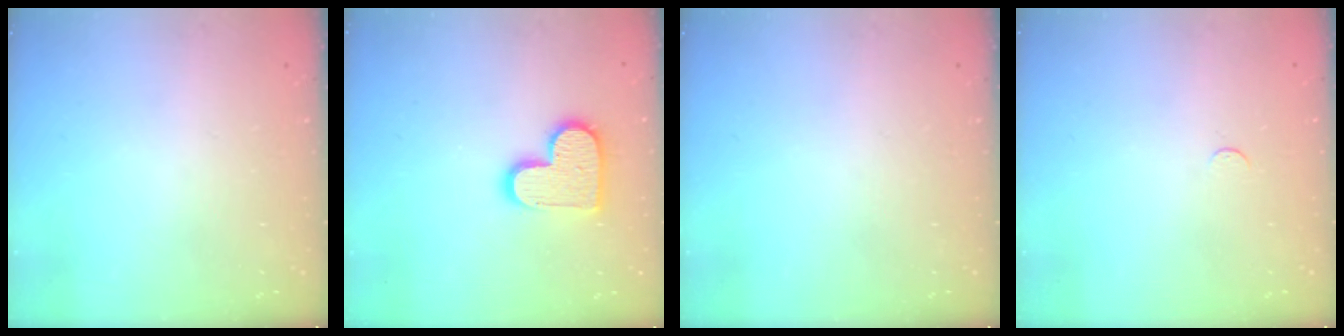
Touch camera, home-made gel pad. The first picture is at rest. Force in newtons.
{"total": 12.8, "press": 12.7, "slide": 0.6}
{"total": 0.0}
{"total": 2.4, "press": 2.4, "slide": 0.3}